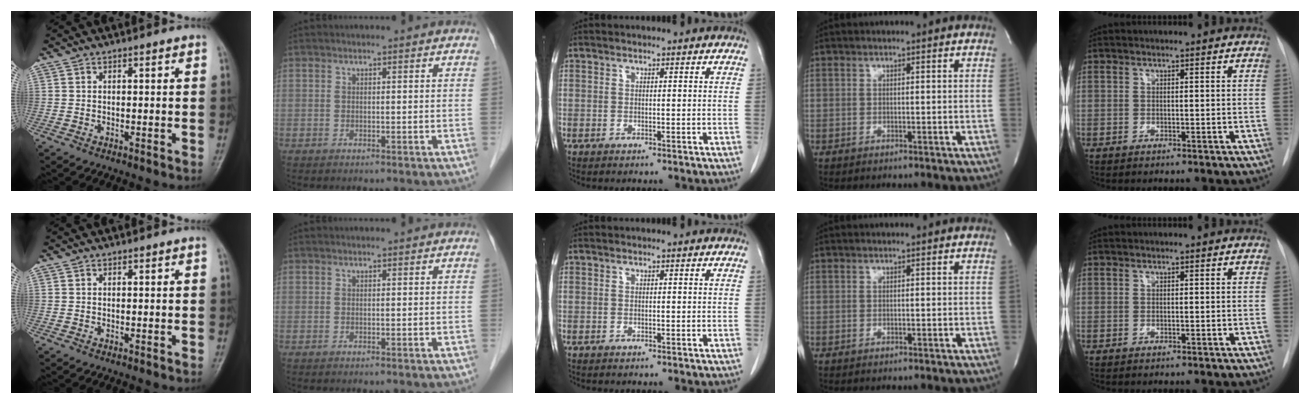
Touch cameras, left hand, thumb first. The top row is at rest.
{}